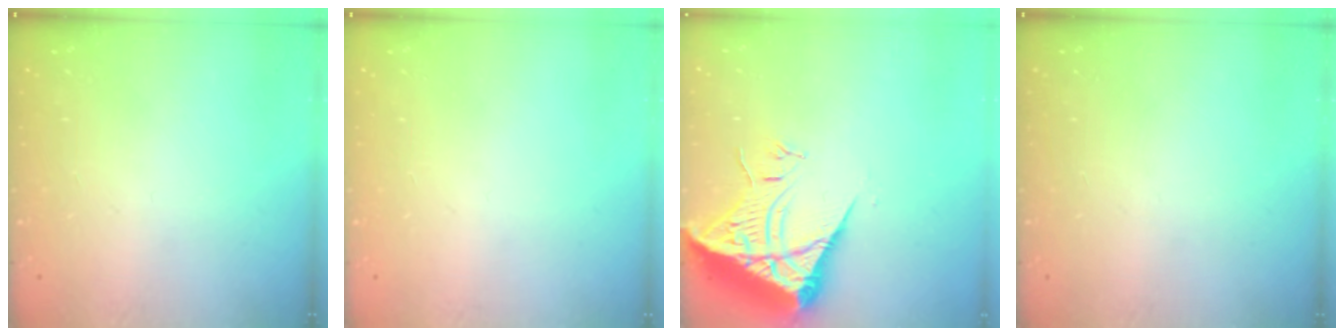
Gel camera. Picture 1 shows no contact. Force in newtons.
{"total": 0.0}
{"total": 10.3, "press": 10.3, "slide": 1.2}
{"total": 0.0}